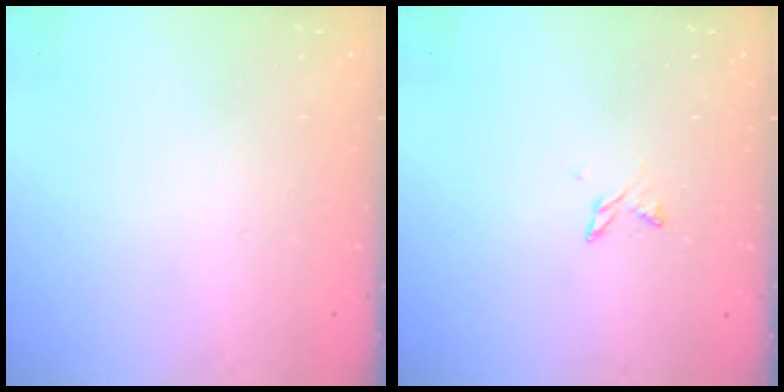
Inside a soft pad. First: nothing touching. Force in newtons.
{"total": 2.7, "press": 2.7, "slide": 0.4}